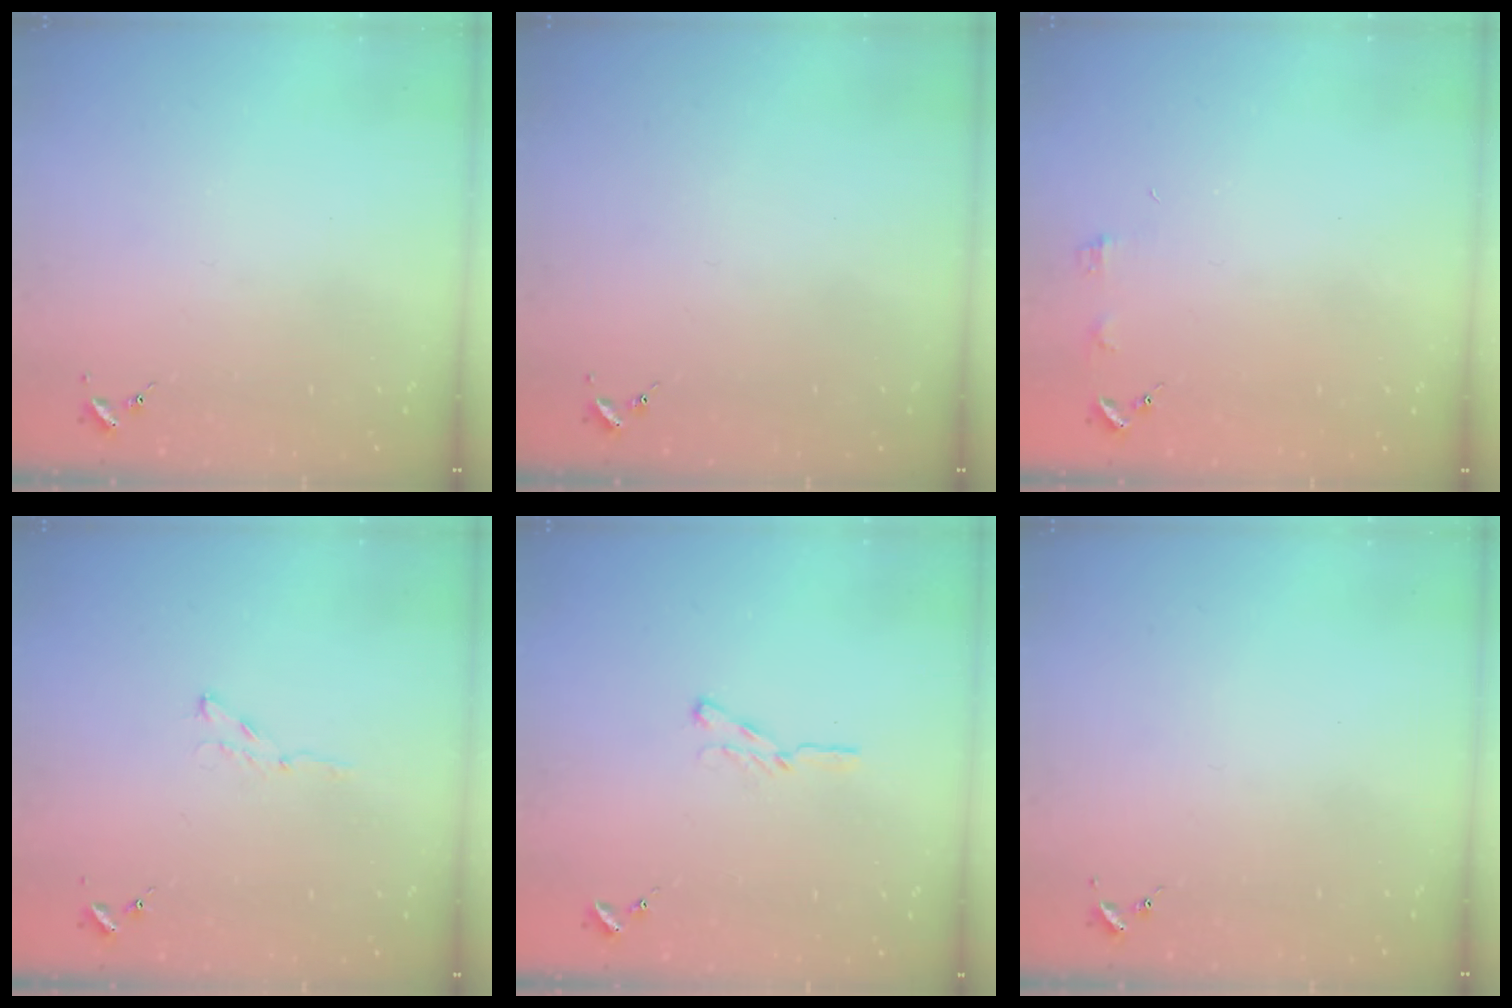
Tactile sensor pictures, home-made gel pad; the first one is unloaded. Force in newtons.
{"total": 0.0}
{"total": 3.9, "press": 3.8, "slide": 0.5}
{"total": 3.5, "press": 3.5, "slide": 0.4}
{"total": 4.4, "press": 4.4, "slide": 0.5}
{"total": 0.0}